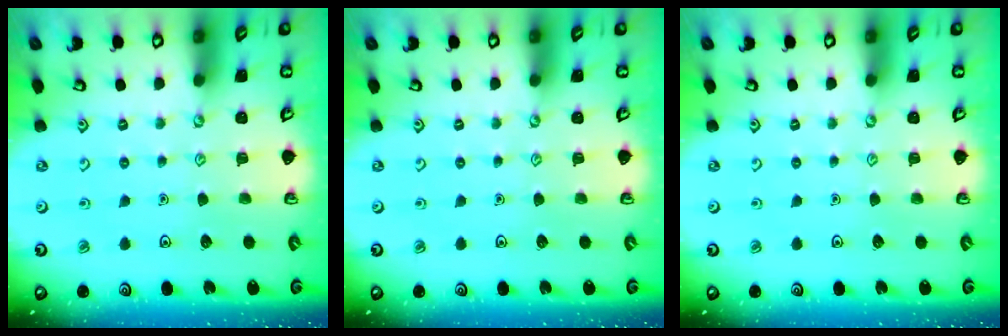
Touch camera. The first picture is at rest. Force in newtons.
{"total": 0.0}
{"total": 0.0}